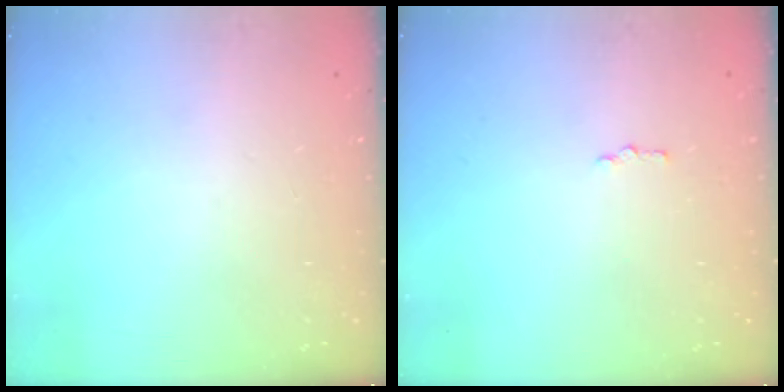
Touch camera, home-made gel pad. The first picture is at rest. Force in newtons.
{"total": 1.5, "press": 1.4, "slide": 0.3}